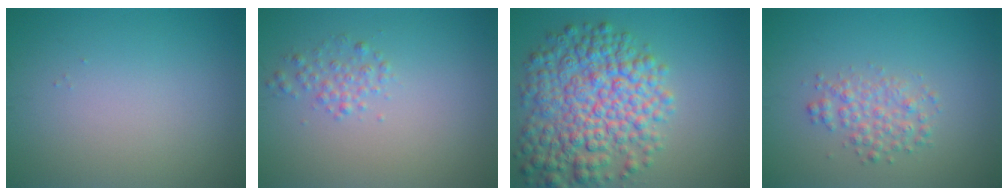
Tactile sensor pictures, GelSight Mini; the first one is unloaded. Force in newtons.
{"total": 1.5, "press": 1.5, "slide": 0.0}
{"total": 9.1, "press": 9.1, "slide": 0.3}
{"total": 2.5, "press": 2.5, "slide": 0.1}